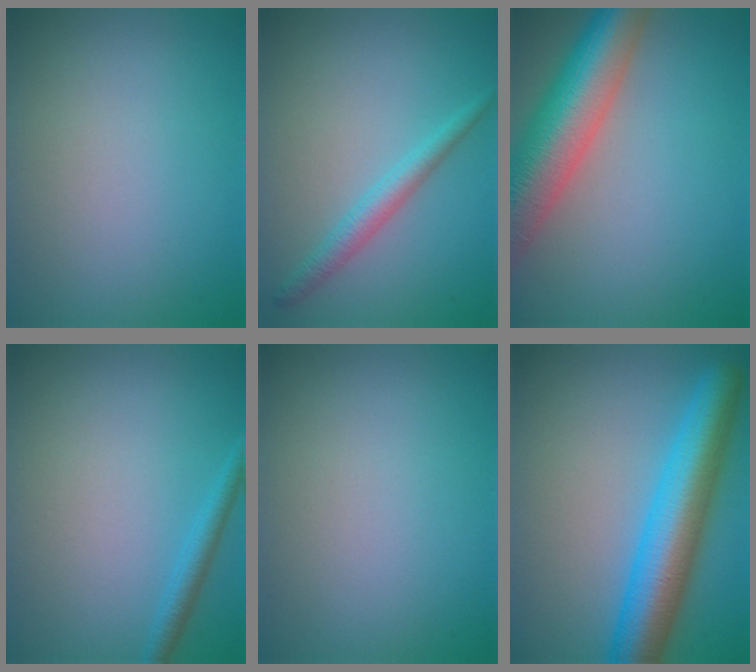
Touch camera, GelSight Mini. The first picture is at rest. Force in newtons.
{"total": 2.2, "press": 2.2, "slide": 0.1}
{"total": 10.2, "press": 10.1, "slide": 0.6}
{"total": 2.3, "press": 2.3, "slide": 0.0}
{"total": 0.0}
{"total": 8.6, "press": 8.6, "slide": 0.3}